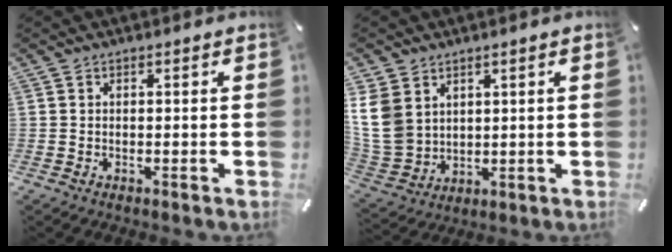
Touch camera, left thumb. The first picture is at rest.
{"total": 10.9, "force": [3.5, 9.0, 5.0], "torque": [-0.145, -0.014, 0.066]}